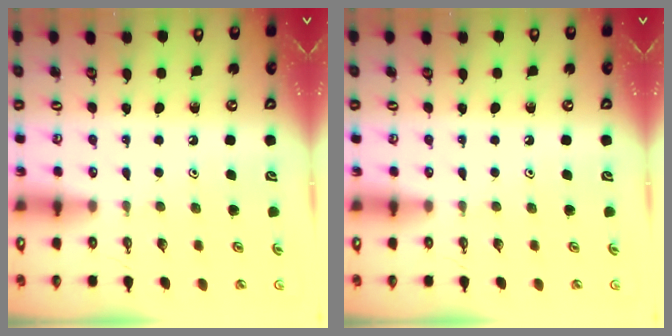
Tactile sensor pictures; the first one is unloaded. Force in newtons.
{"total": 0.0}